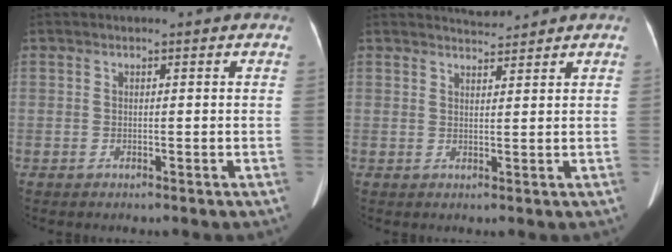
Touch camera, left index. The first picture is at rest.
{"total": 2.1, "force": [2.0, -0.4, -0.4], "torque": [-0.001, 0.001, 0.042]}